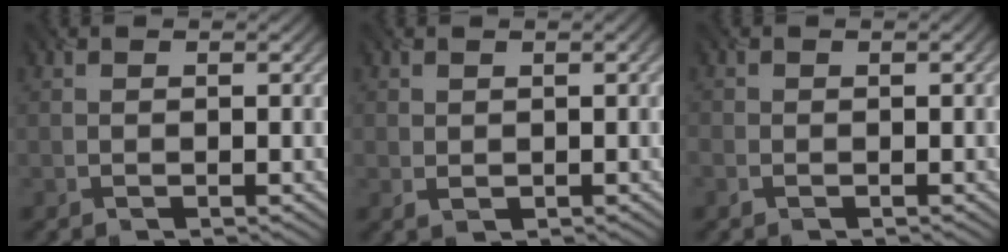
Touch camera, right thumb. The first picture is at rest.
{"total": 1.1, "force": [0.3, 0.9, 0.5], "torque": [-0.013, 0.000, 0.010]}
{"total": 1.1, "force": [-0.7, 0.7, 0.6], "torque": [-0.016, -0.007, -0.010]}